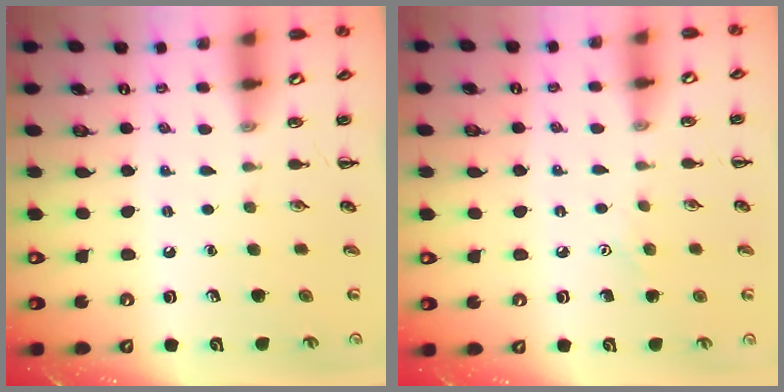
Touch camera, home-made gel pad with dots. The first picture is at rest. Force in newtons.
{"total": 3.9, "press": 3.8, "slide": 0.9}